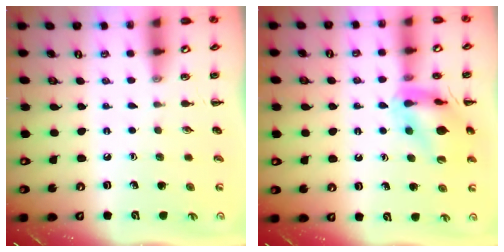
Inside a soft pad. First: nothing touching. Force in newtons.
{"total": 15.5, "press": 15.4, "slide": 1.8}